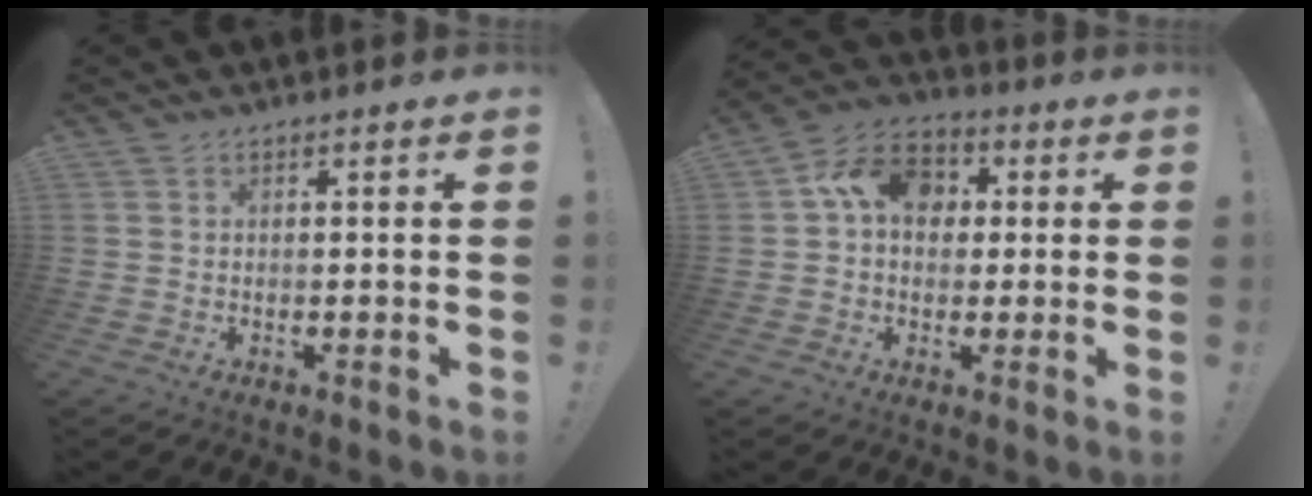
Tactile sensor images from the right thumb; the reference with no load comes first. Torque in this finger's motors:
{"motor_torque": [1.19, 1.77, 0.70, -0.16, 0.15]}